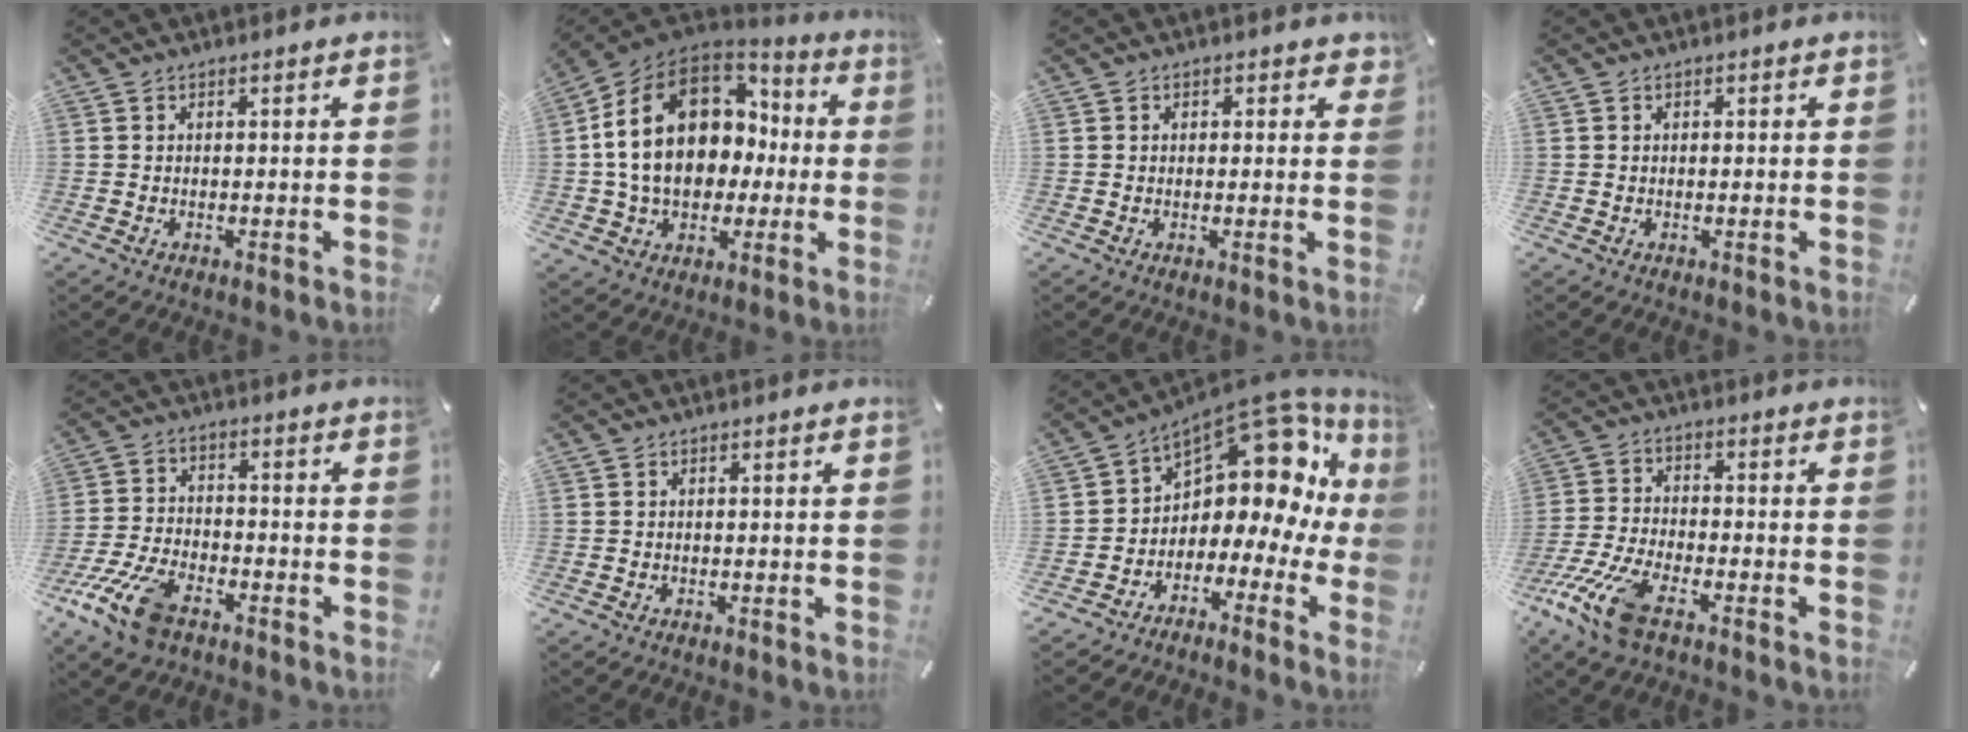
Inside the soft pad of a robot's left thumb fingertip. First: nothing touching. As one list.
[{"total": 19.9, "force": [2.5, 15.1, 12.7], "torque": [-0.256, 0.000, 0.046]}, {"total": 1.7, "force": [0.5, 1.5, 0.7], "torque": [0.008, -0.003, 0.002]}, {"total": 0.6, "force": [0.0, 0.6, 0.1], "torque": [-0.001, 0.005, -0.001]}, {"total": 12.5, "force": [-7.3, 6.5, 7.8], "torque": [-0.169, 0.033, -0.137]}, {"total": 0.0}, {"total": 12.6, "force": [6.1, 8.0, 7.6], "torque": [-0.109, -0.070, 0.098]}, {"total": 12.0, "force": [-7.2, 4.6, 8.4], "torque": [-0.190, 0.017, -0.134]}]